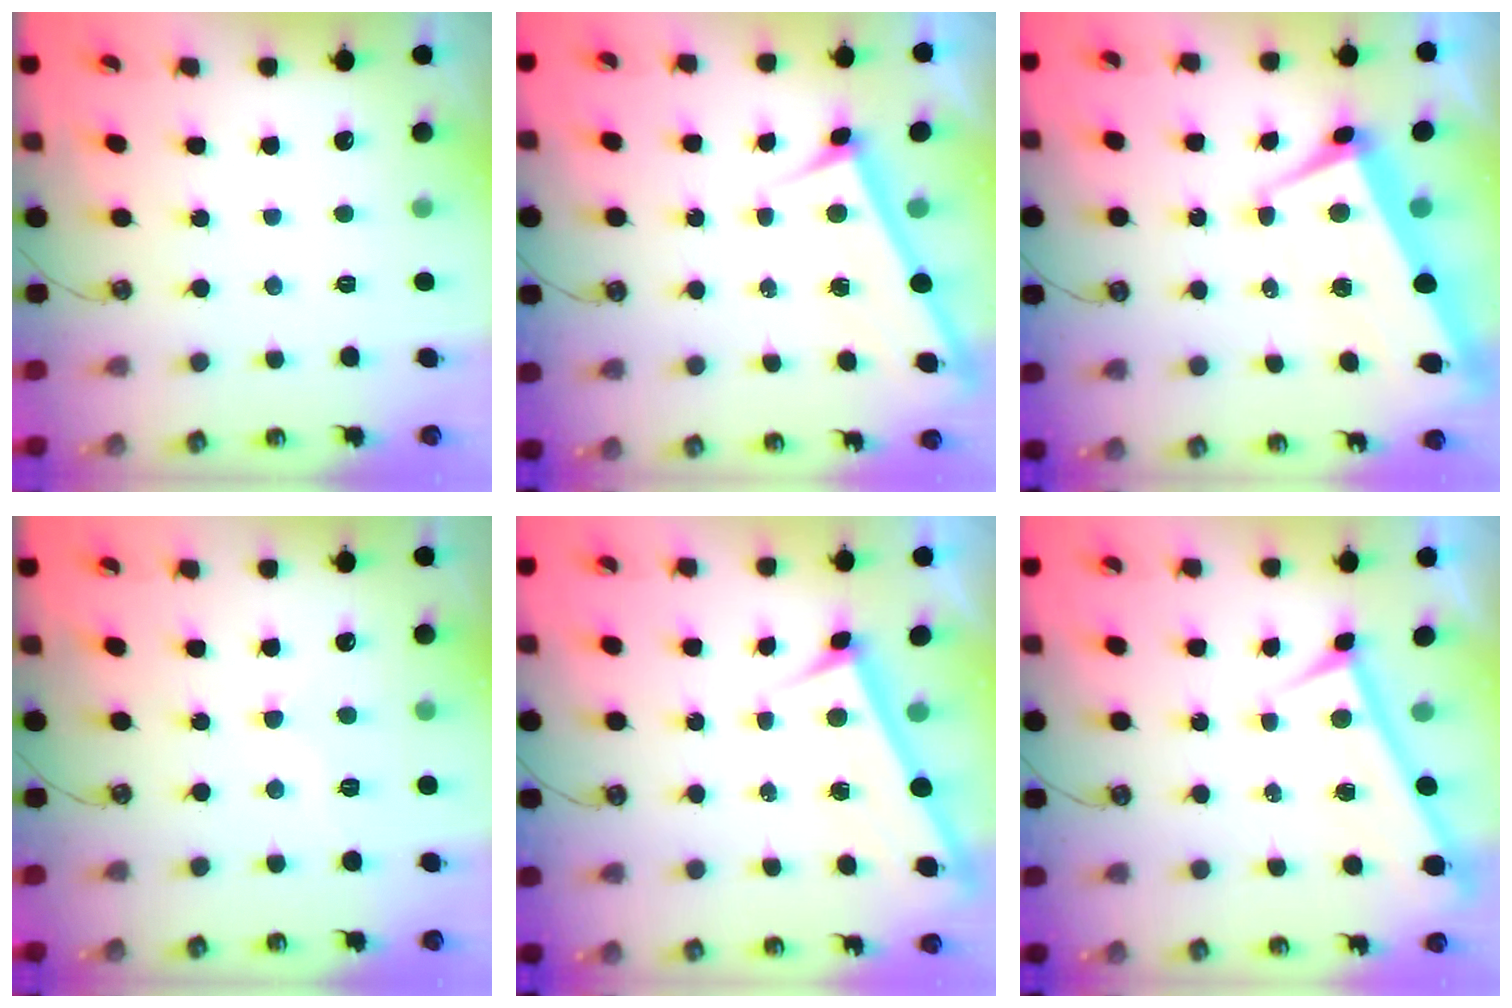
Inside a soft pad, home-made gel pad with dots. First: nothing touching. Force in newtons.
{"total": 3.1, "press": 3.1, "slide": 0.2}
{"total": 1.7, "press": 1.0, "slide": 1.3}
{"total": 0.6, "press": 0.4, "slide": 0.4}
{"total": 3.0, "press": 3.0, "slide": 0.2}
{"total": 0.0}